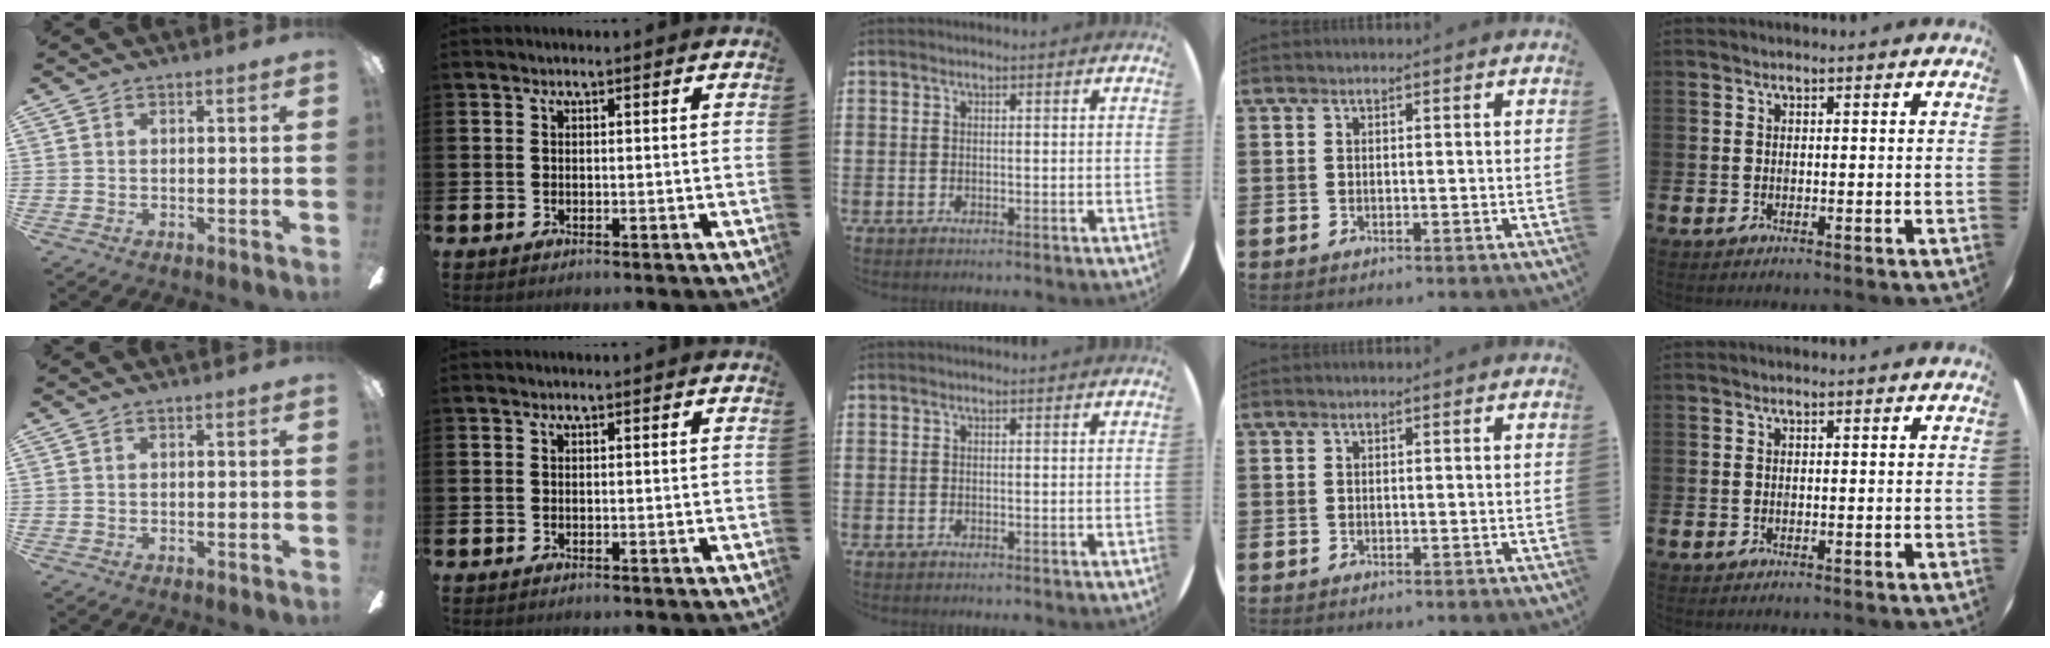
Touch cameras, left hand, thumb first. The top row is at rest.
{}